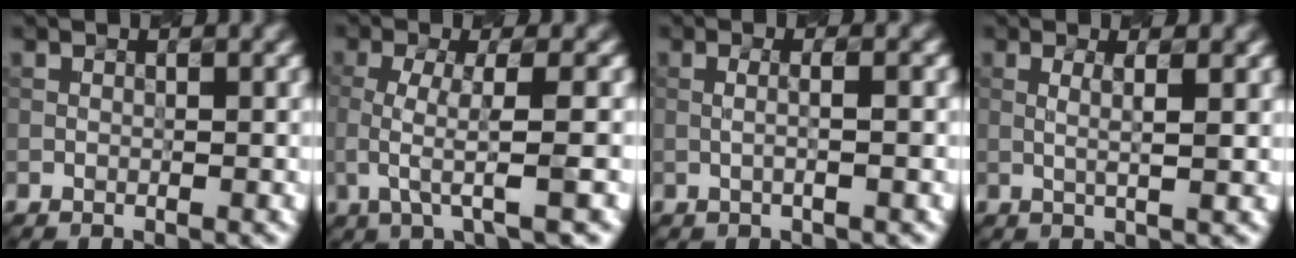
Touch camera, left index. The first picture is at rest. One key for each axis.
{"total": 4.2, "fx": -0.9, "fy": 0.9, "fz": 4.0, "tx": -0.078, "ty": 0.003, "tz": -0.013}
{"total": 1.9, "fx": 0.1, "fy": 0.5, "fz": 1.8, "tx": -0.022, "ty": 0.001, "tz": -0.004}
{"total": 2.1, "fx": 0.4, "fy": 0.4, "fz": 2.0, "tx": -0.037, "ty": 0.004, "tz": 0.010}